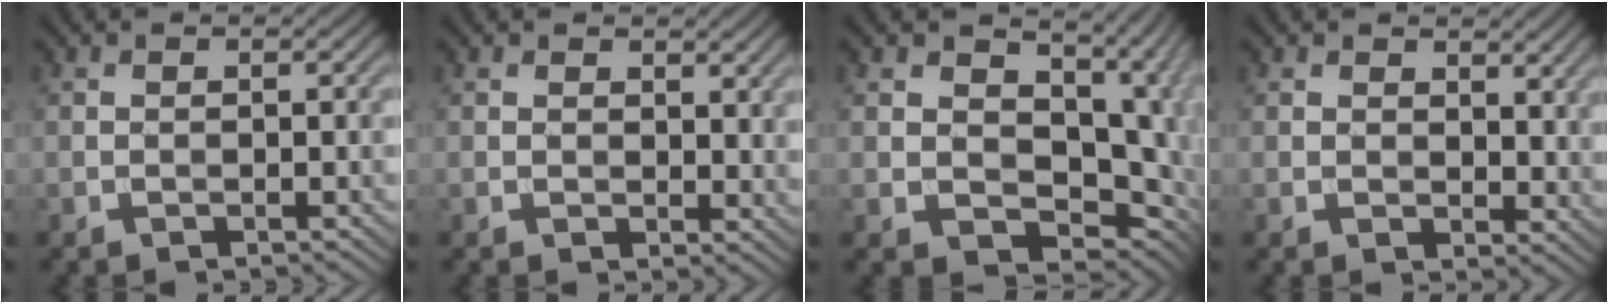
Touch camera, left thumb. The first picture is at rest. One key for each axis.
{"total": 2.5, "fx": 1.6, "fy": 1.5, "fz": 1.3, "tx": -0.022, "ty": -0.003, "tz": 0.030}
{"total": 13.1, "fx": 0.4, "fy": 8.7, "fz": 9.8, "tx": -0.132, "ty": -0.022, "tz": 0.020}
{"total": 4.2, "fx": 2.6, "fy": 2.6, "fz": 2.1, "tx": -0.043, "ty": -0.006, "tz": 0.047}